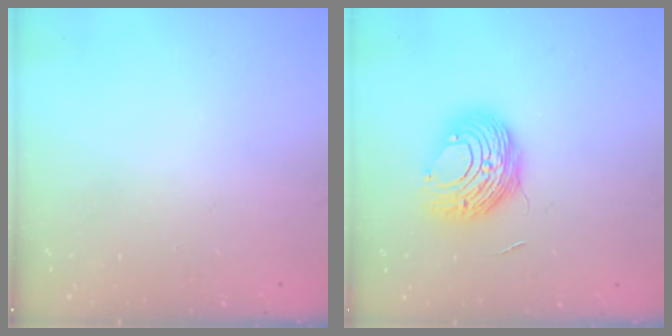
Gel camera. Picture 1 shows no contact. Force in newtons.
{"total": 10.1, "press": 10.1, "slide": 0.7}